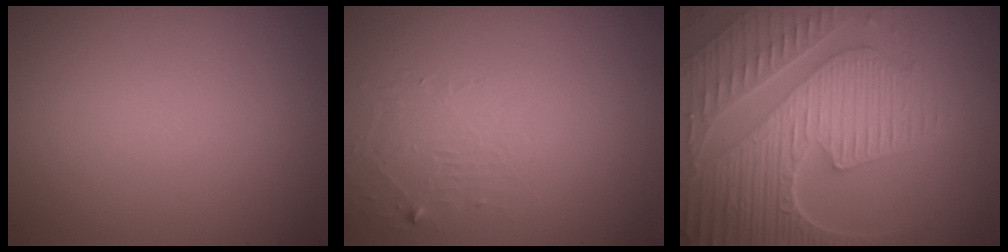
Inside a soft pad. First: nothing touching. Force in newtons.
{"total": 1.4, "press": 0.1, "slide": 1.4}
{"total": 8.9, "press": 6.4, "slide": 6.1}